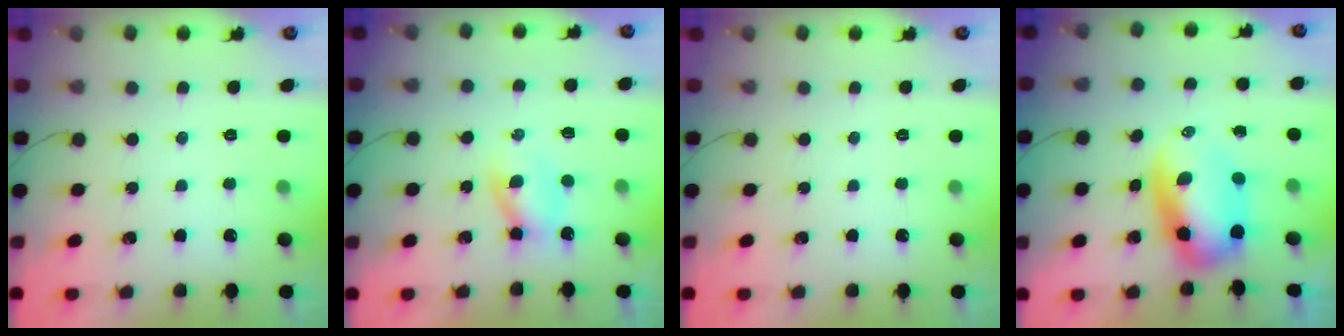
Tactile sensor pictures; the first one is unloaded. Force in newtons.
{"total": 2.5, "press": 2.2, "slide": 1.2}
{"total": 0.0}
{"total": 7.2, "press": 7.0, "slide": 1.9}